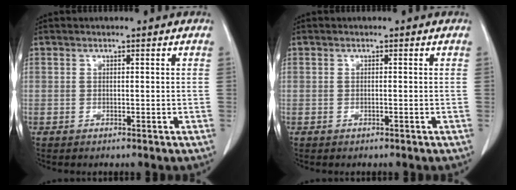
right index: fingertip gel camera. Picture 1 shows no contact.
{"total": 0.0}